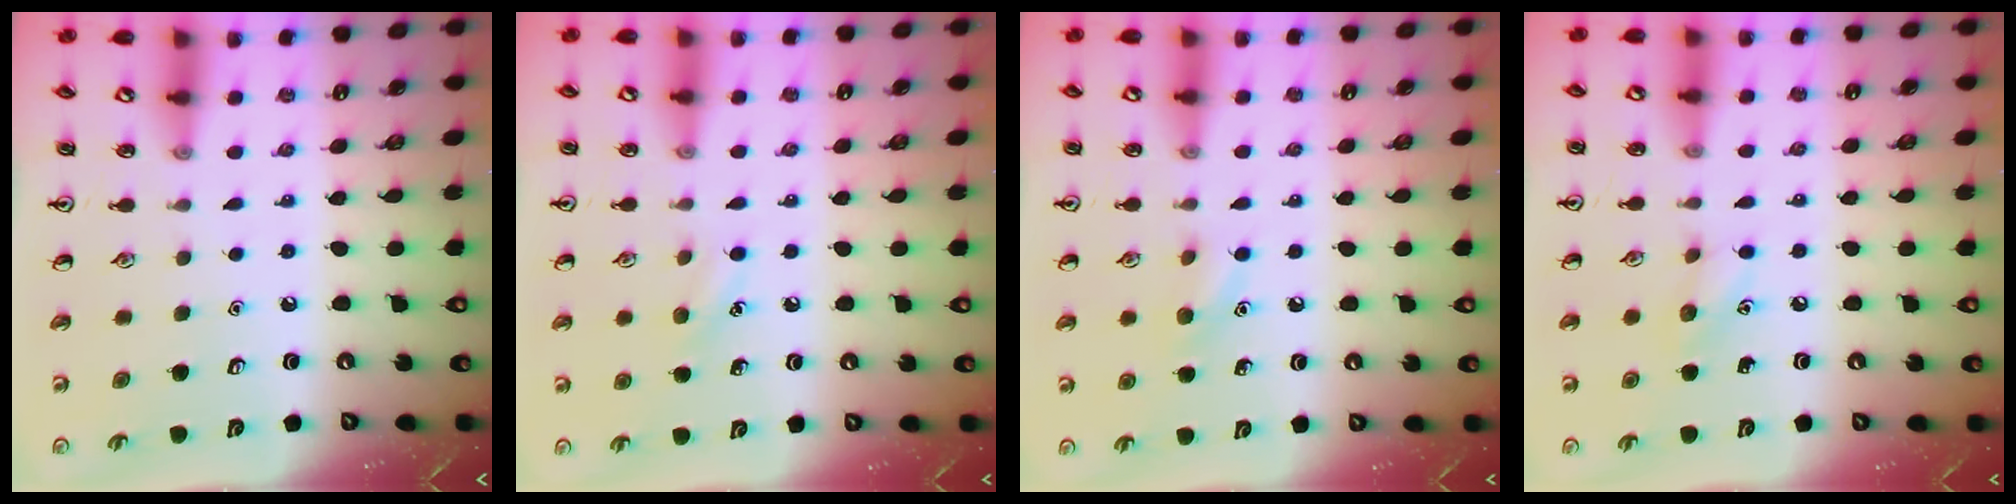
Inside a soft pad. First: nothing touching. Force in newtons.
{"total": 6.4, "press": 6.2, "slide": 1.9}
{"total": 6.8, "press": 6.6, "slide": 1.5}
{"total": 6.3, "press": 6.1, "slide": 1.4}